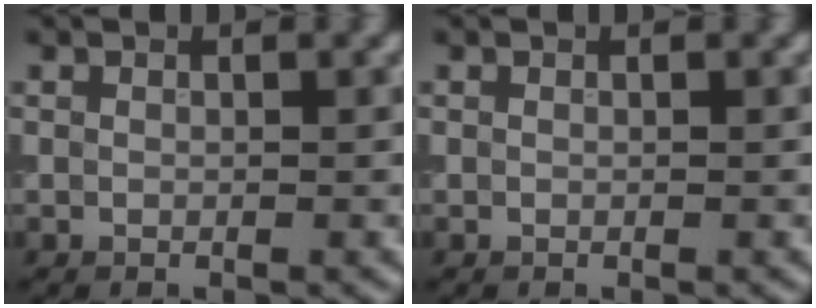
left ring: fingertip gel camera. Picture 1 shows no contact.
{"total": 0.0}